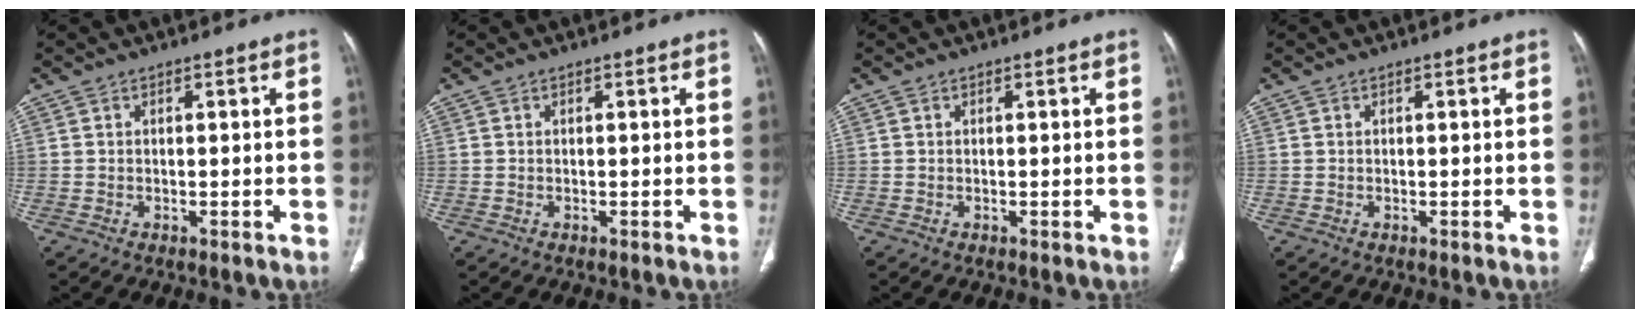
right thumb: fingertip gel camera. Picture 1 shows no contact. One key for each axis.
{"total": 0.0}
{"total": 0.0}
{"total": 0.0}